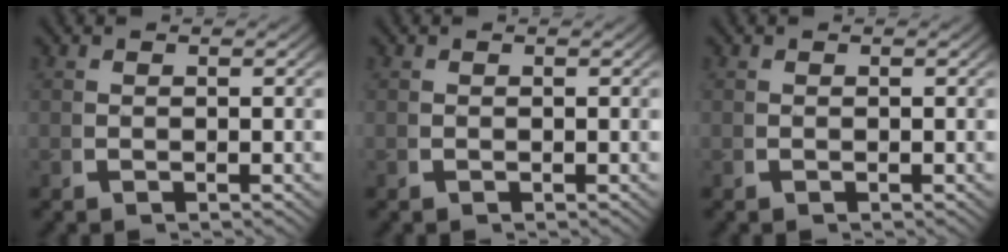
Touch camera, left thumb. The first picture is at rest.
{"total": 0.0}
{"total": 0.0}